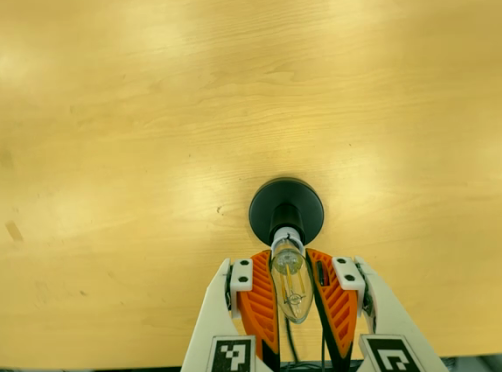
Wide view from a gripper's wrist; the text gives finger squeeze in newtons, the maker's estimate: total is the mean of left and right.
{"total": 19.8, "left": 19.2, "right": 20.3}